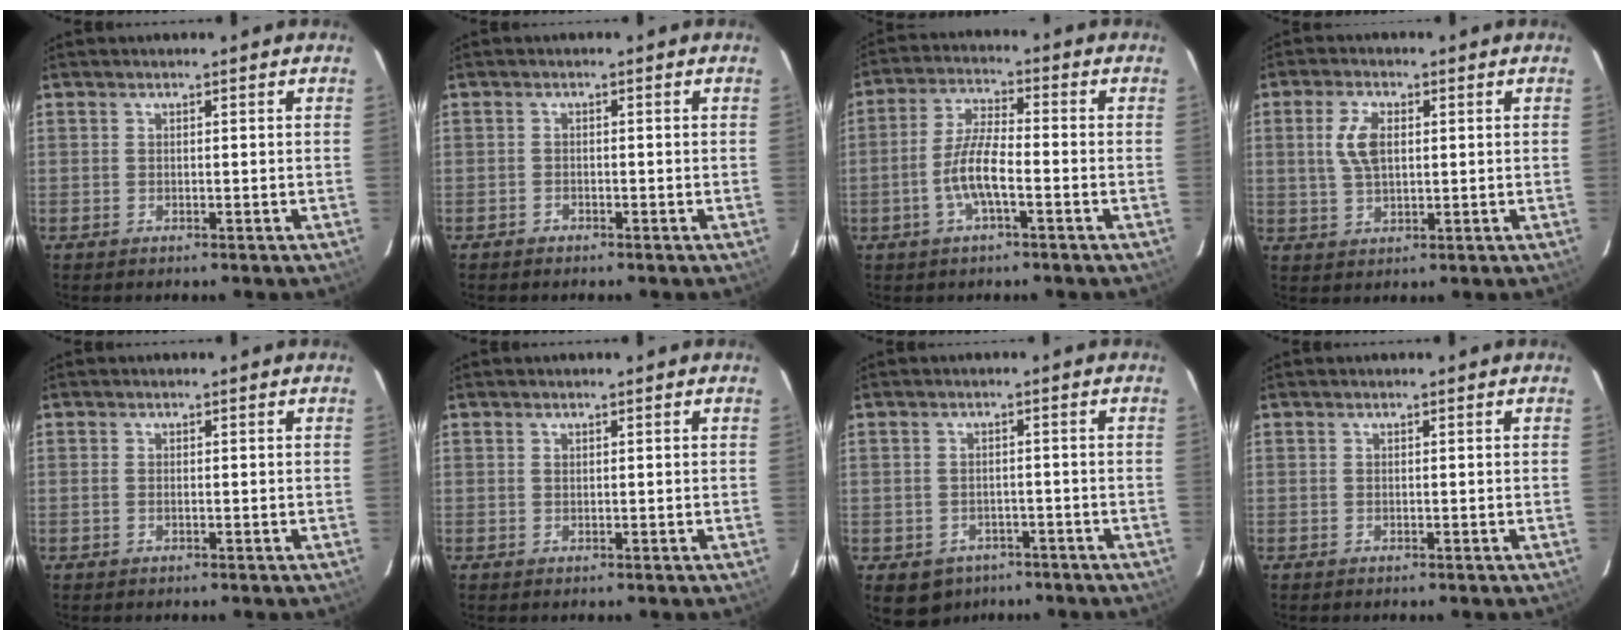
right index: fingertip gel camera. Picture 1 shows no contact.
{"total": 1.1, "force": [-0.9, 0.5, -0.1], "torque": [-0.003, 0.004, -0.017]}
{"total": 7.3, "force": [-2.7, 1.7, 6.6], "torque": [-0.135, 0.003, -0.052]}
{"total": 6.1, "force": [1.2, 3.3, 5.0], "torque": [-0.099, 0.006, 0.027]}
{"total": 0.5, "force": [-0.1, 0.3, 0.4], "torque": [-0.011, 0.000, -0.003]}
{"total": 0.0}
{"total": 7.2, "force": [-4.3, 5.3, 2.3], "torque": [-0.052, 0.006, -0.047]}
{"total": 0.0}